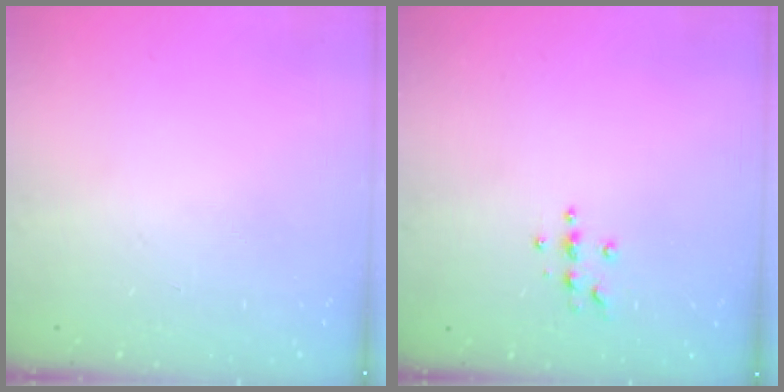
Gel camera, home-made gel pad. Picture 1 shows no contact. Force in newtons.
{"total": 4.0, "press": 3.9, "slide": 0.4}